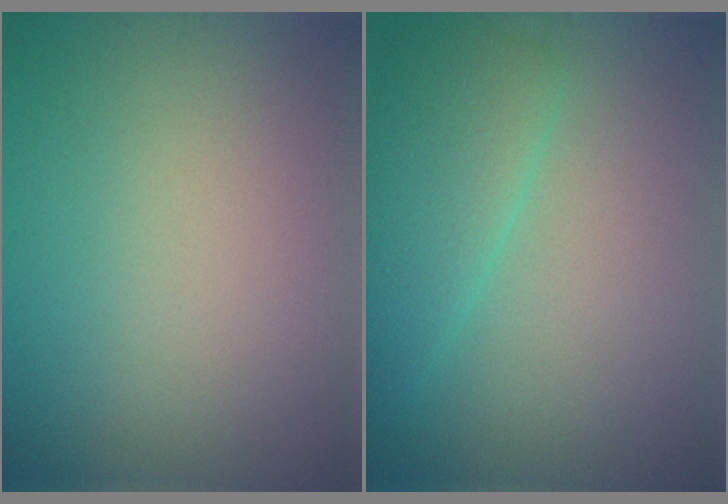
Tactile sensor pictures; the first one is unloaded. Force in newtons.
{"total": 3.7, "press": 3.7, "slide": 0.1}